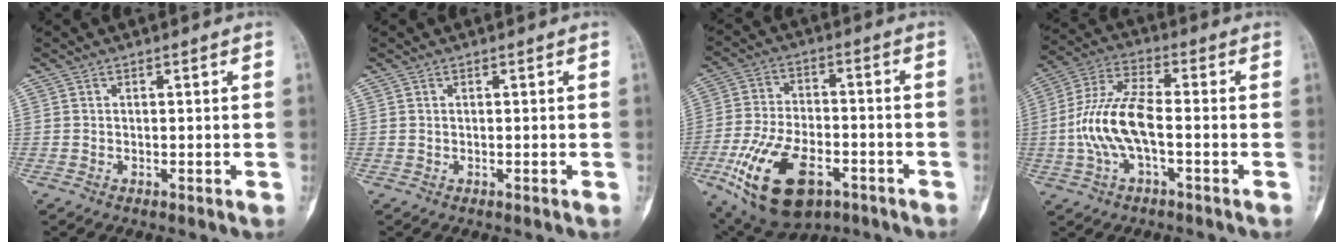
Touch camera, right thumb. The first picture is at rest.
{"total": 0.0}
{"total": 18.7, "force": [-8.3, 9.9, 13.5], "torque": [-0.247, 0.025, -0.131]}
{"total": 11.5, "force": [-2.1, 4.5, 10.4], "torque": [-0.230, 0.035, -0.044]}